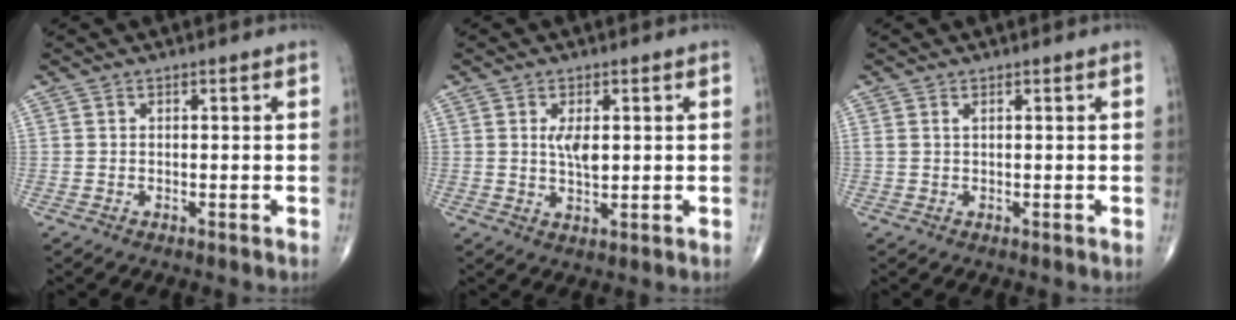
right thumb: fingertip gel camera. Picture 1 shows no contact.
{"total": 4.1, "force": [0.8, 1.9, 3.6], "torque": [-0.063, -0.010, 0.017]}
{"total": 0.7, "force": [0.4, 0.2, 0.6], "torque": [-0.016, 0.006, 0.010]}